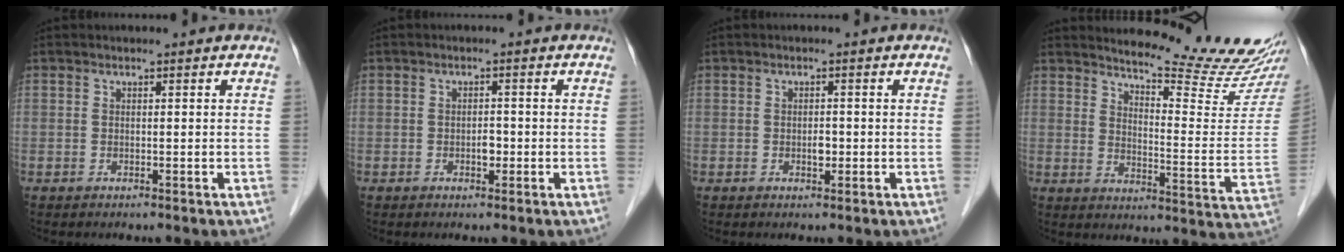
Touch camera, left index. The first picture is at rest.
{"total": 1.5, "force": [-0.5, 0.9, 1.1], "torque": [-0.017, 0.003, -0.008]}
{"total": 1.3, "force": [-0.3, 0.8, 1.0], "torque": [-0.017, 0.001, -0.004]}
{"total": 18.2, "force": [17.2, -0.3, 5.9], "torque": [-0.089, -0.113, 0.209]}